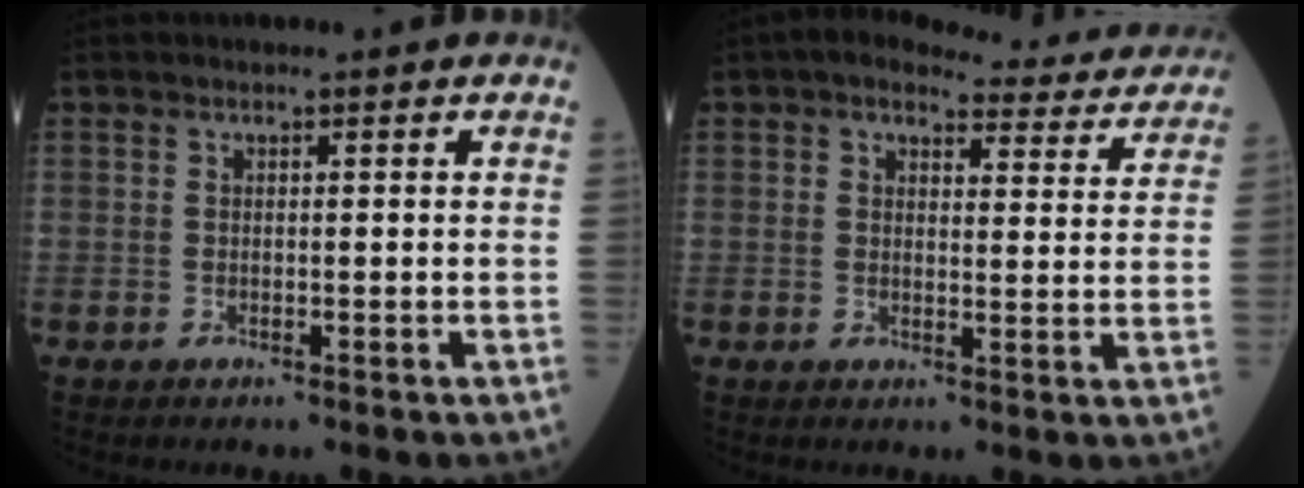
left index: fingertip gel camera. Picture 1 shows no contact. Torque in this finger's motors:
{"motor_torque": [1.02, -1.10, 0.14, 0.02]}